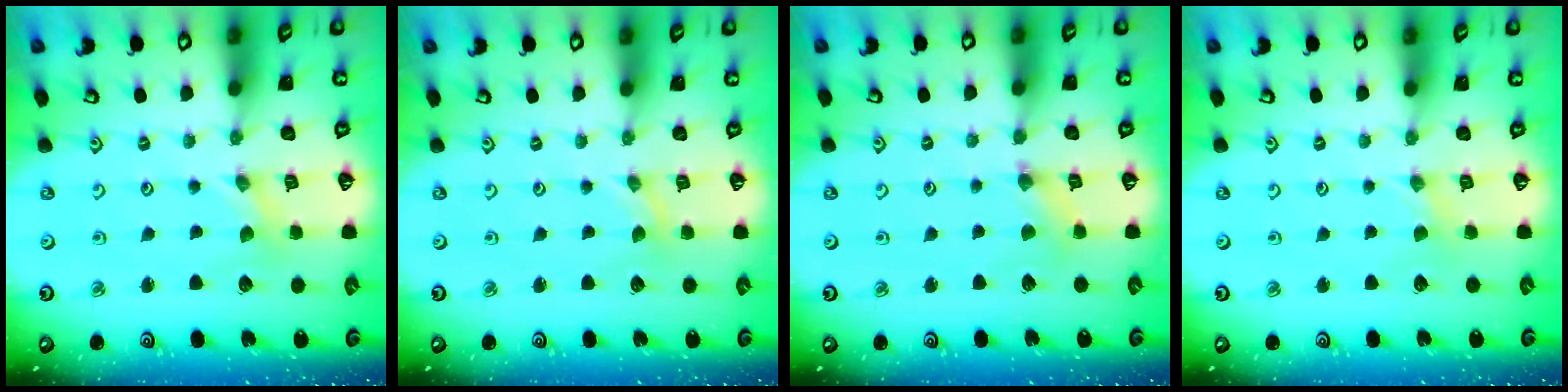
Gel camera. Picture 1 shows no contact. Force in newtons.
{"total": 0.0}
{"total": 1.5, "press": 1.4, "slide": 0.3}
{"total": 1.1, "press": 1.1, "slide": 0.4}